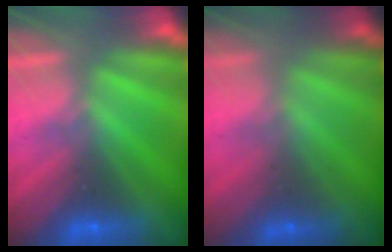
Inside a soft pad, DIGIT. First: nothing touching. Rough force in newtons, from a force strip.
{"total": 1.8}